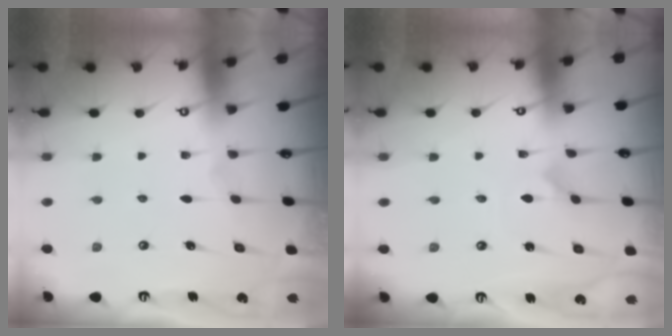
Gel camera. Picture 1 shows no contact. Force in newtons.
{"total": 0.9, "press": 0.9, "slide": 0.0}